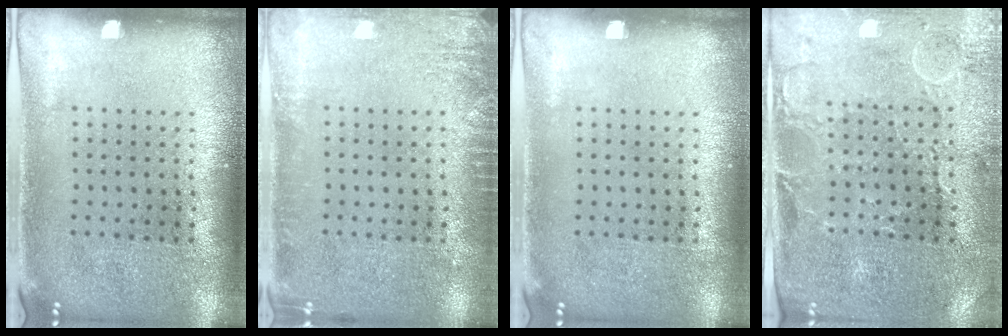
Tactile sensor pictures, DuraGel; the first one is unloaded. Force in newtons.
{"total": 2.0, "press": 1.9, "slide": 0.2}
{"total": 0.0}
{"total": 0.7, "press": 0.5, "slide": 0.4}